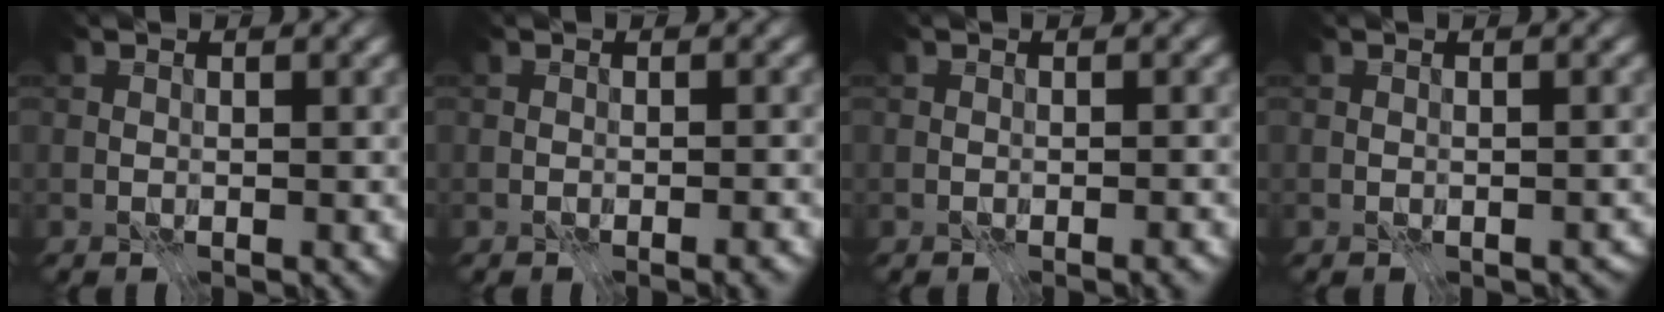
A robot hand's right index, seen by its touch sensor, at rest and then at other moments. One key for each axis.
{"total": 1.2, "fx": -0.9, "fy": 0.2, "fz": 0.7, "tx": -0.010, "ty": -0.002, "tz": -0.010}
{"total": 0.9, "fx": -0.7, "fy": 0.2, "fz": 0.5, "tx": -0.008, "ty": -0.004, "tz": -0.007}
{"total": 0.7, "fx": -0.4, "fy": 0.5, "fz": 0.3, "tx": -0.002, "ty": -0.007, "tz": -0.001}